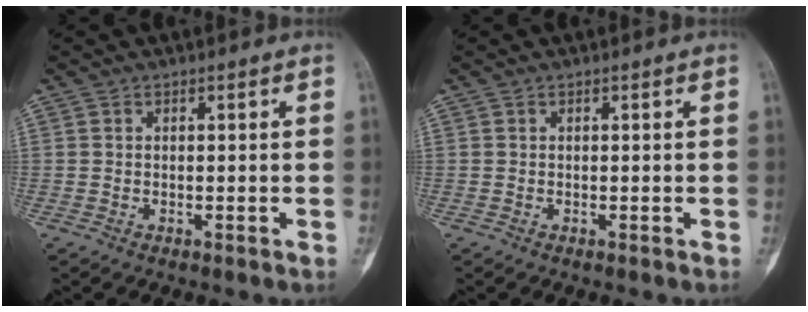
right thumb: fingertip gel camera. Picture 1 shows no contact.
{"total": 0.0}